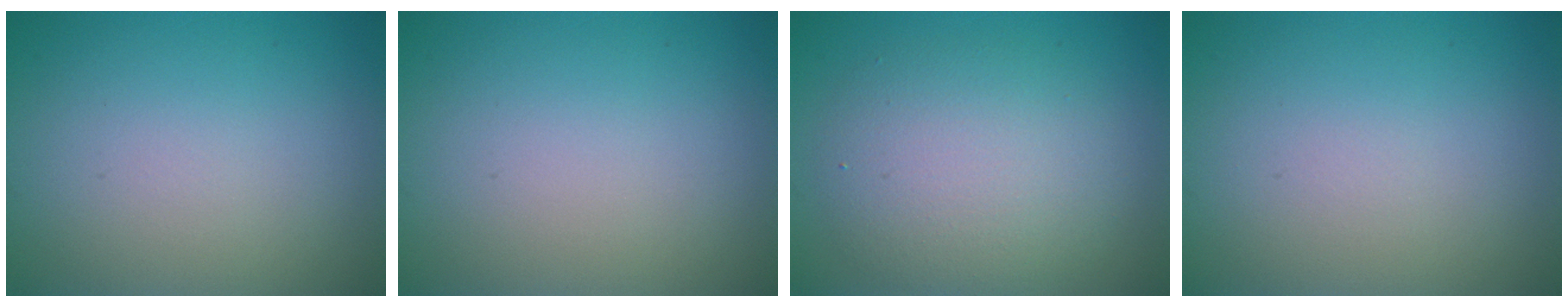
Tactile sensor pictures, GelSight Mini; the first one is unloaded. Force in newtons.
{"total": 0.0}
{"total": 5.5, "press": 5.4, "slide": 0.4}
{"total": 0.0}